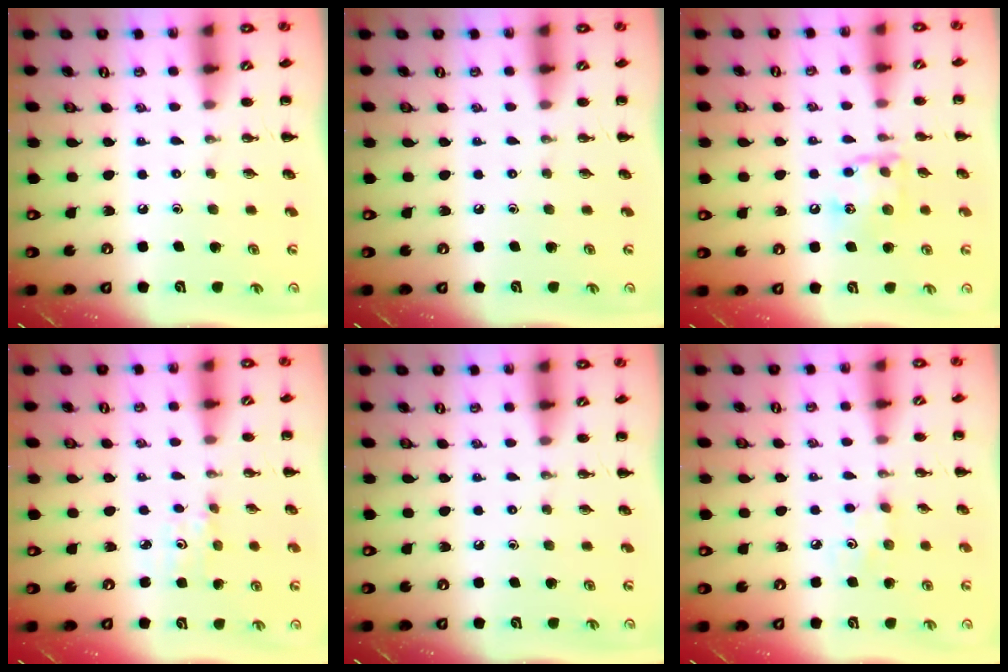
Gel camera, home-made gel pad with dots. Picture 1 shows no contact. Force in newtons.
{"total": 0.0}
{"total": 11.8, "press": 11.8, "slide": 1.2}
{"total": 2.7, "press": 2.6, "slide": 0.8}
{"total": 0.0}
{"total": 3.1, "press": 3.0, "slide": 0.9}